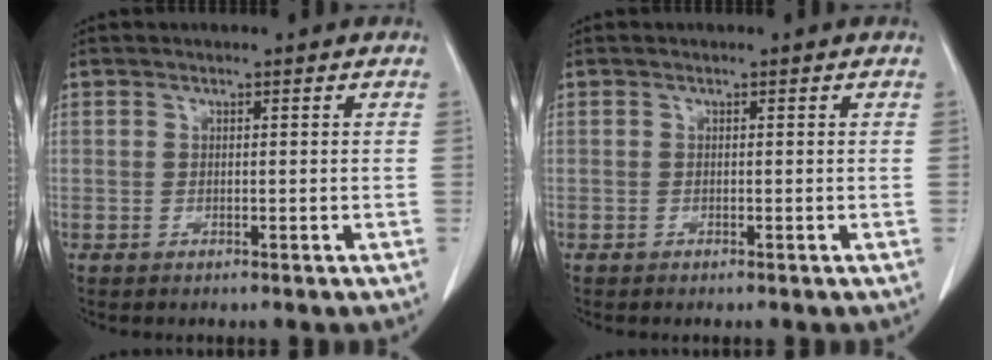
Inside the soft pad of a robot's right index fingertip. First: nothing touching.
{"total": 0.0}